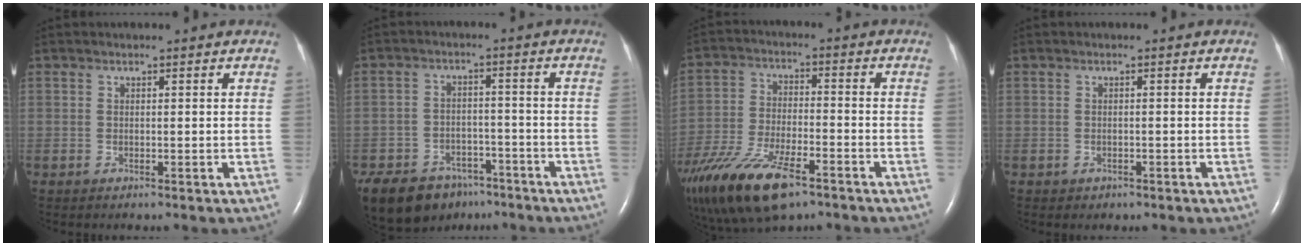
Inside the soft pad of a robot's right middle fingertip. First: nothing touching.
{"total": 14.3, "force": [-10.4, 8.1, 5.3], "torque": [-0.119, -0.001, -0.152]}
{"total": 19.9, "force": [-13.0, 7.1, 13.2], "torque": [-0.299, -0.036, -0.231]}
{"total": 0.8, "force": [-0.4, 0.7, 0.1], "torque": [-0.001, 0.004, -0.001]}